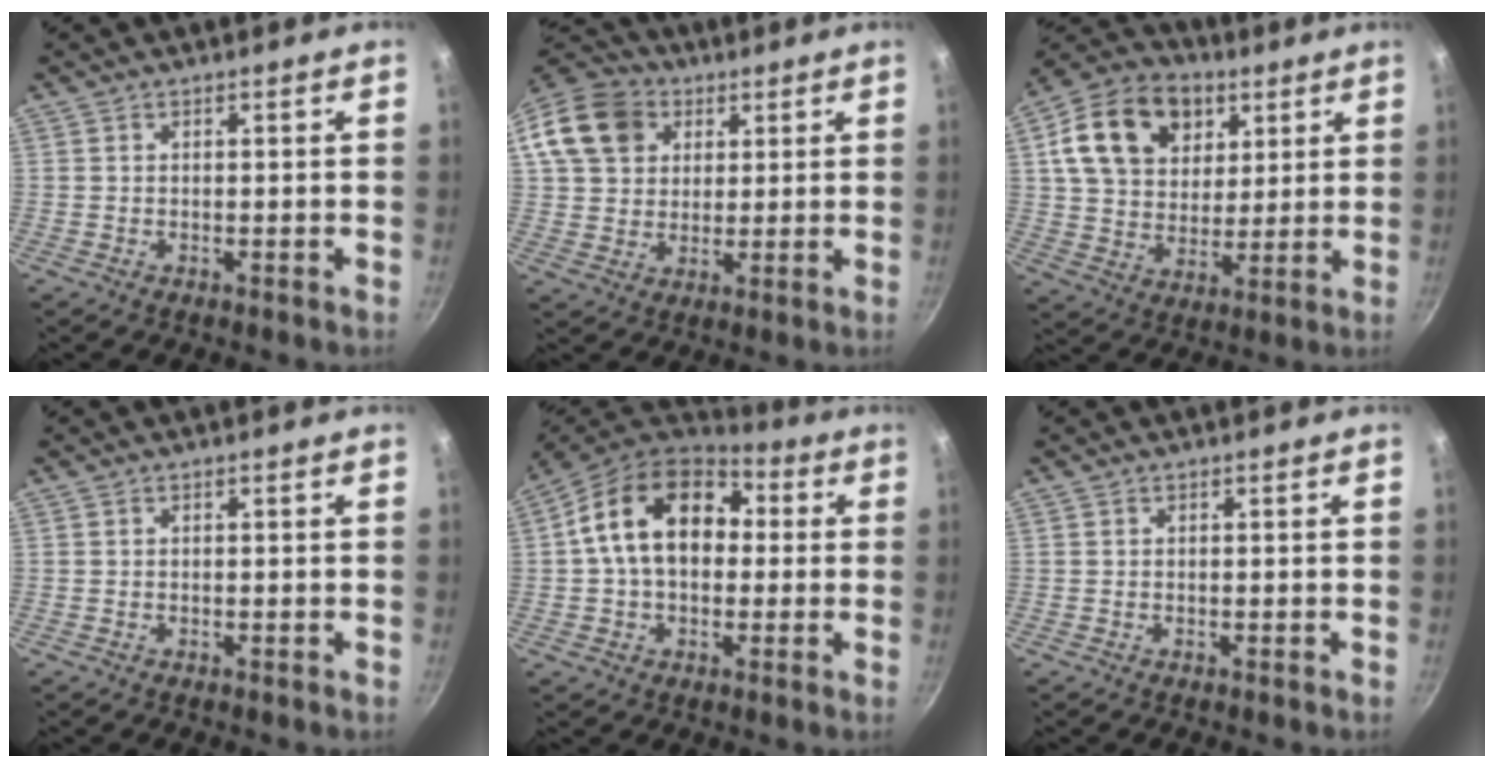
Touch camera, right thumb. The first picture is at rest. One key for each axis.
{"total": 14.9, "fx": 5.2, "fy": 12.0, "fz": 7.2, "tx": -0.129, "ty": 0.018, "tz": 0.084}
{"total": 18.4, "fx": 6.8, "fy": 13.5, "fz": 10.4, "tx": -0.160, "ty": -0.003, "tz": 0.110}
{"total": 0.0}
{"total": 17.1, "fx": 2.2, "fy": 12.0, "fz": 12.0, "tx": -0.167, "ty": 0.032, "tz": 0.021}
{"total": 0.0}